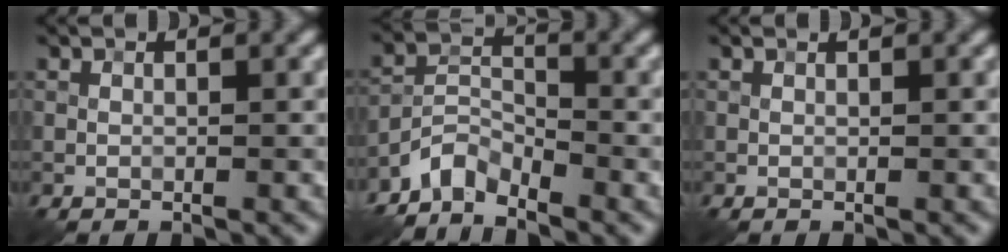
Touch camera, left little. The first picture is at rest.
{"total": 3.4, "force": [-3.2, 1.1, 0.9], "torque": [-0.014, 0.007, -0.074]}
{"total": 0.0}